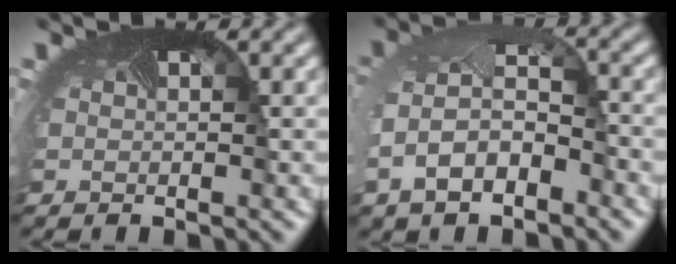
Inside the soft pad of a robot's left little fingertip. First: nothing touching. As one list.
[{"total": 5.6, "force": [-2.1, 3.4, 3.9], "torque": [-0.103, -0.006, -0.046]}]